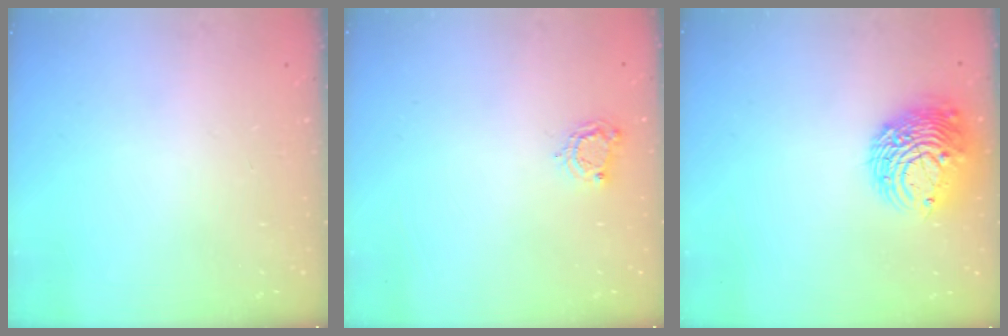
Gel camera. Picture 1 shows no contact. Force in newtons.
{"total": 4.8, "press": 4.8, "slide": 0.2}
{"total": 11.0, "press": 10.9, "slide": 1.6}